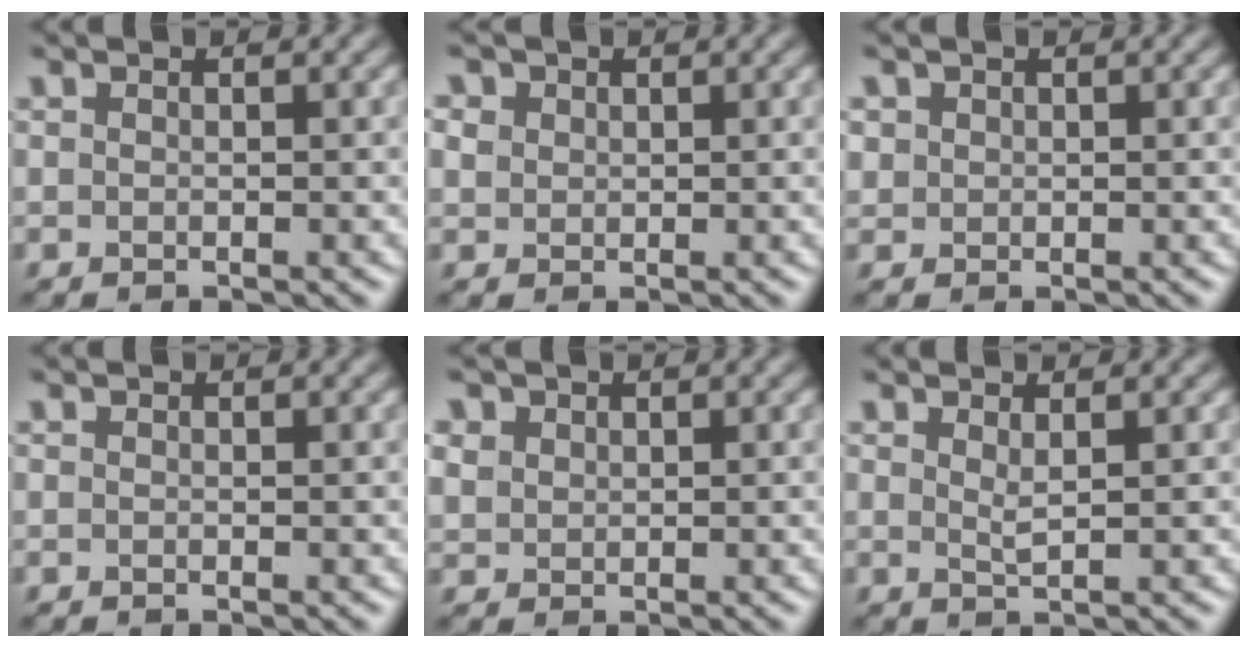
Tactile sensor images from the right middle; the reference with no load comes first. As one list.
[{"total": 1.9, "force": [1.0, 1.6, 0.6], "torque": [-0.018, 0.003, 0.018]}, {"total": 1.0, "force": [0.3, 0.9, 0.1], "torque": [0.002, -0.005, 0.009]}, {"total": 0.0}, {"total": 1.7, "force": [0.9, 1.4, 0.4], "torque": [-0.013, -0.002, 0.018]}, {"total": 1.0, "force": [0.6, 0.1, 0.8], "torque": [-0.018, -0.003, 0.011]}]